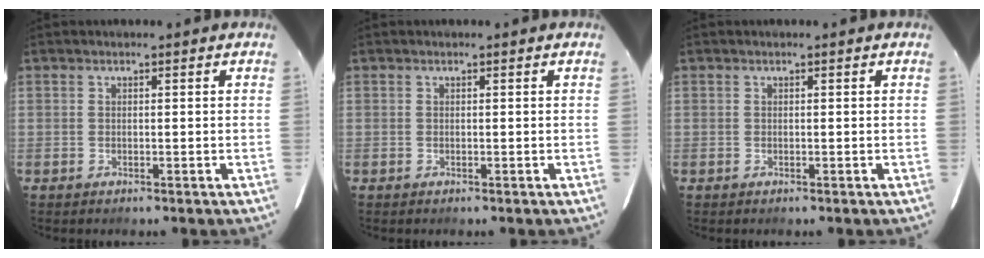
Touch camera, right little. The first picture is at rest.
{"total": 0.0}
{"total": 0.0}